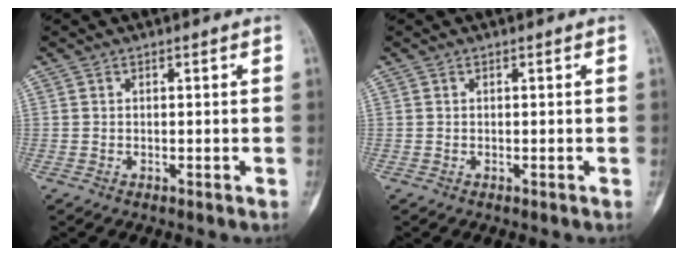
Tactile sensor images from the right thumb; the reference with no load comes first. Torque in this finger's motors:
{"motor_torque": [0.15, 0.06, 0.10, 0.02, 0.03]}